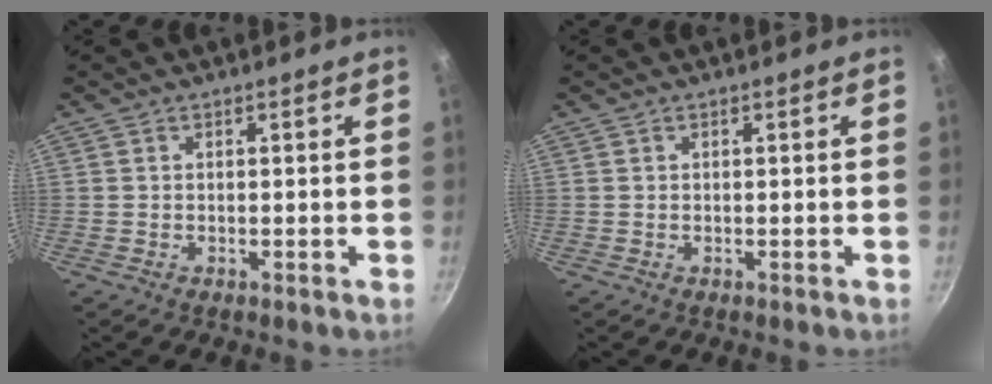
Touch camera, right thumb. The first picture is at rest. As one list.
[{"total": 0.0}]